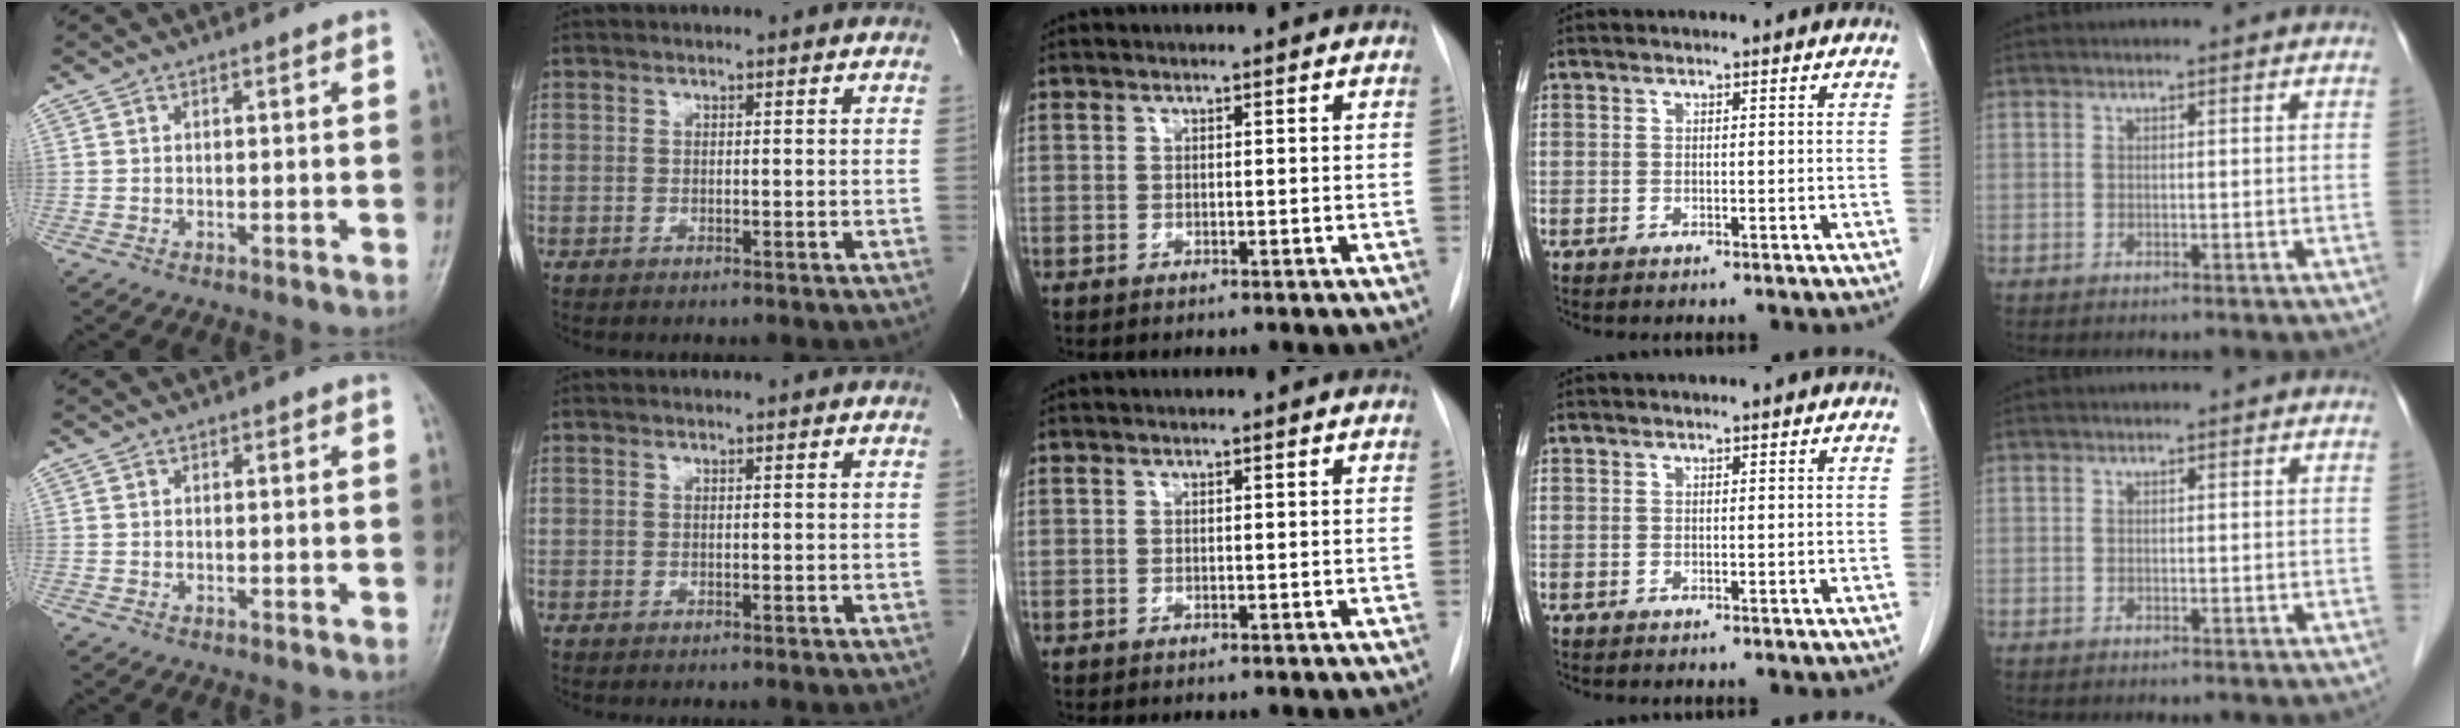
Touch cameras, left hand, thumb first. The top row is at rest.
{}